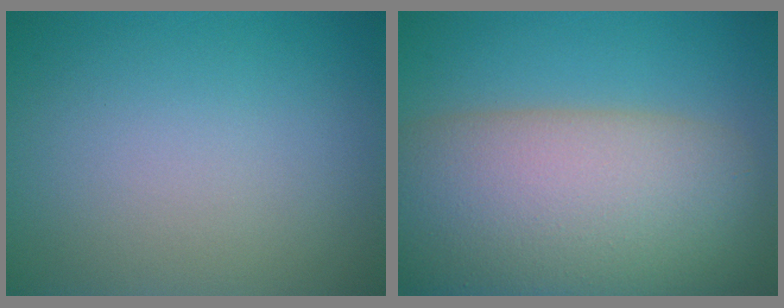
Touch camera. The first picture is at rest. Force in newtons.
{"total": 14.6, "press": 14.6, "slide": 0.8}